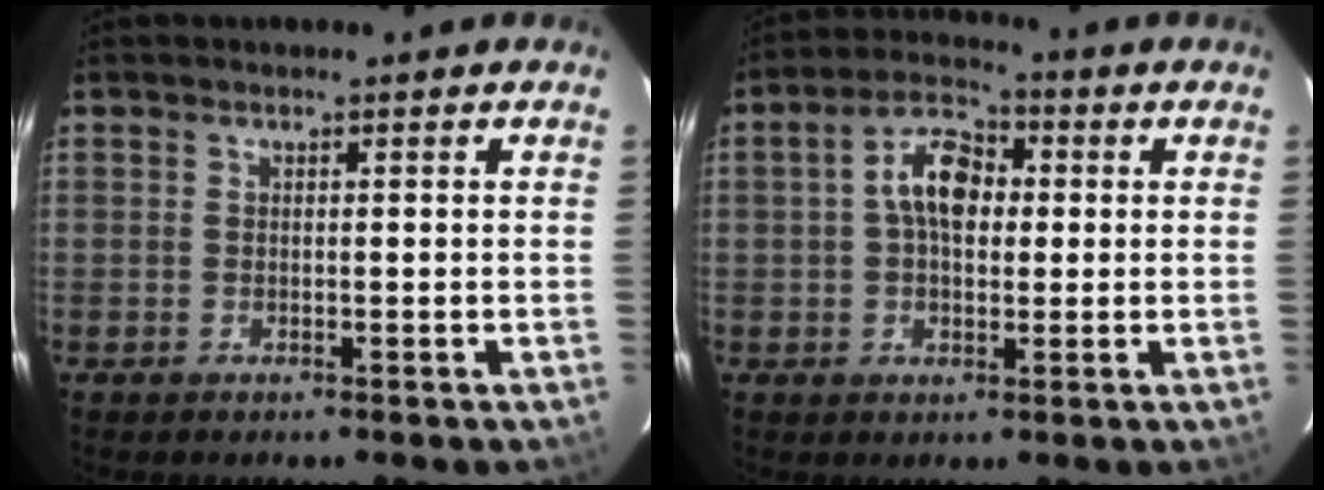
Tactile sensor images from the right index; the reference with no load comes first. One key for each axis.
{"total": 8.3, "fx": 1.0, "fy": 5.0, "fz": 6.6, "tx": -0.120, "ty": 0.025, "tz": 0.014}